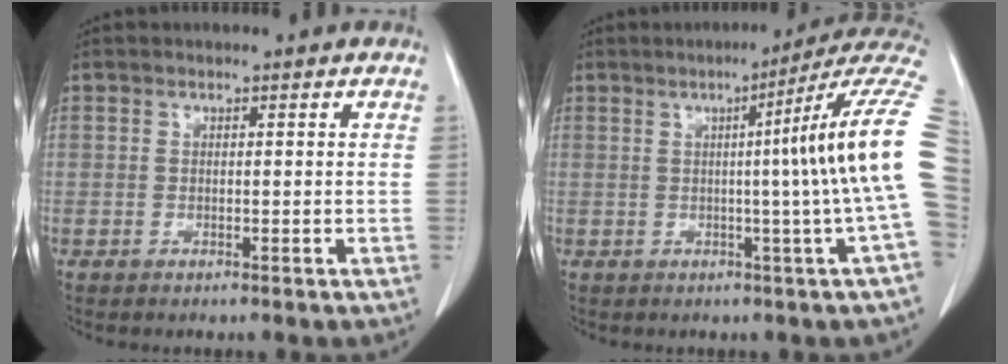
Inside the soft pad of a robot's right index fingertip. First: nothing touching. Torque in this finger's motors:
{"motor_torque": [1.32, -0.09, 0.71, 0.09]}